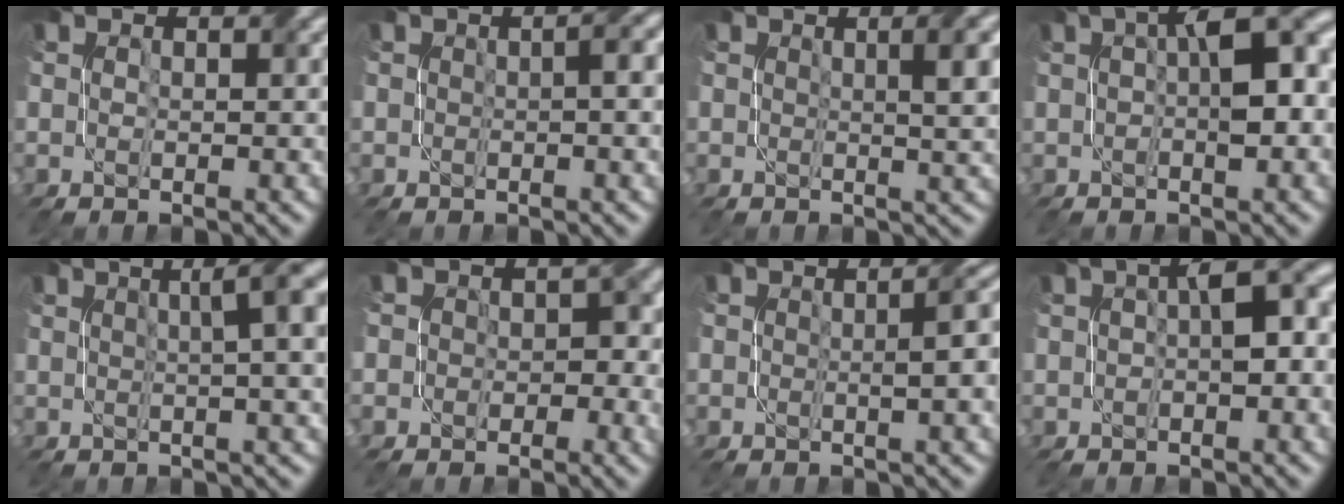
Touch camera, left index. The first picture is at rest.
{"total": 1.7, "force": [-0.2, 0.3, 1.6], "torque": [-0.020, 0.009, -0.001]}
{"total": 3.4, "force": [0.7, 0.9, 3.2], "torque": [-0.030, 0.012, 0.011]}
{"total": 6.3, "force": [0.8, 2.1, 5.9], "torque": [-0.083, 0.019, 0.010]}
{"total": 7.2, "force": [1.6, 2.2, 6.7], "torque": [-0.038, 0.035, 0.015]}
{"total": 3.7, "force": [-0.6, 3.2, 1.8], "torque": [0.008, 0.006, -0.013]}
{"total": 2.9, "force": [-0.2, 0.6, 2.8], "torque": [-0.033, 0.012, 0.000]}
{"total": 5.2, "force": [0.2, 1.8, 4.8], "torque": [-0.066, 0.018, 0.001]}